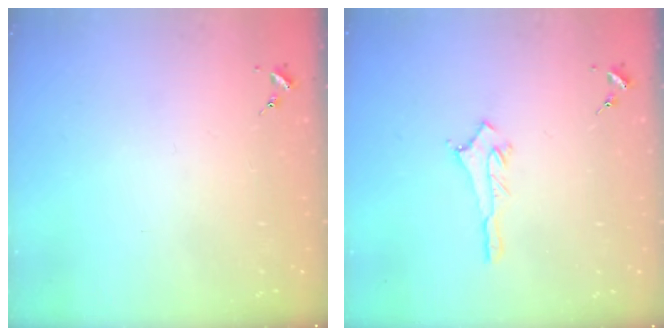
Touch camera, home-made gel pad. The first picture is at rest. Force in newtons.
{"total": 2.8, "press": 2.8, "slide": 0.4}